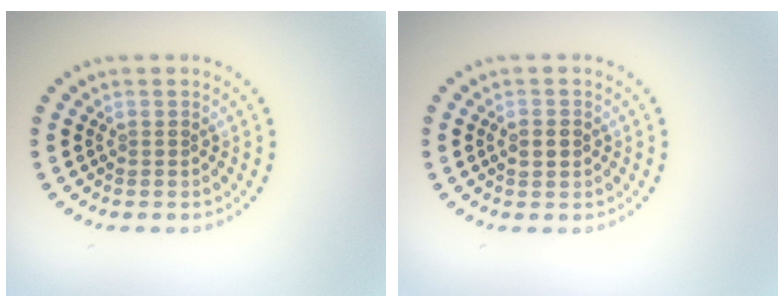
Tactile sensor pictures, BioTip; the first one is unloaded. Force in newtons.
{"total": 2.0, "press": 2.0, "slide": 0.0}